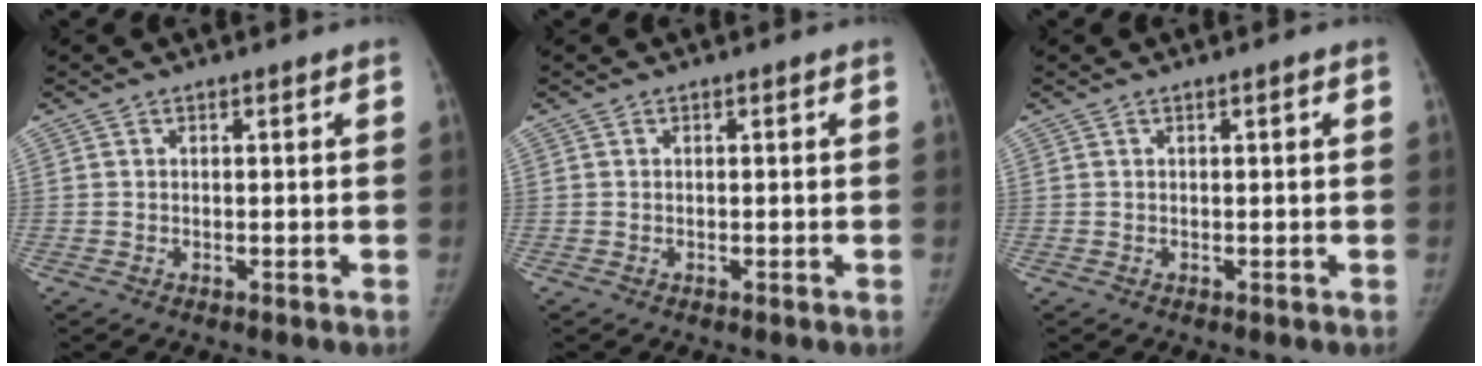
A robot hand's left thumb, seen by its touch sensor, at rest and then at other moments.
{"total": 0.0}
{"total": 0.6, "force": [0.2, 0.1, 0.5], "torque": [-0.007, 0.002, 0.004]}